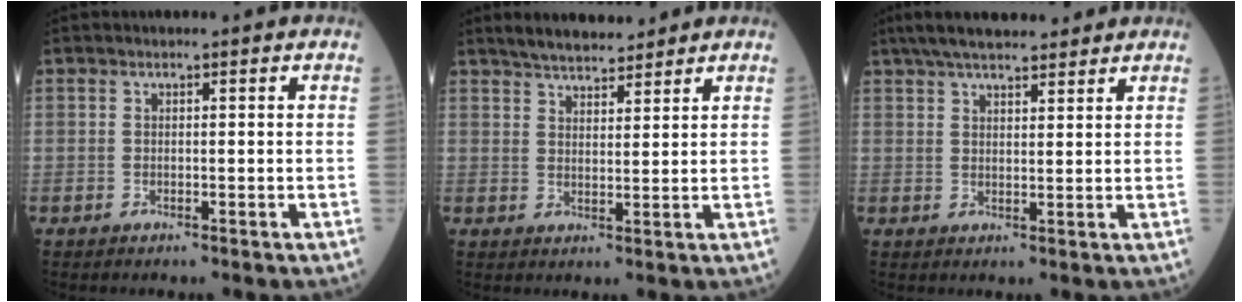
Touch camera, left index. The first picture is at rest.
{"total": 6.7, "force": [6.1, 1.5, 2.4], "torque": [-0.040, 0.017, 0.105]}
{"total": 10.4, "force": [8.7, 2.3, 5.2], "torque": [-0.081, 0.034, 0.136]}